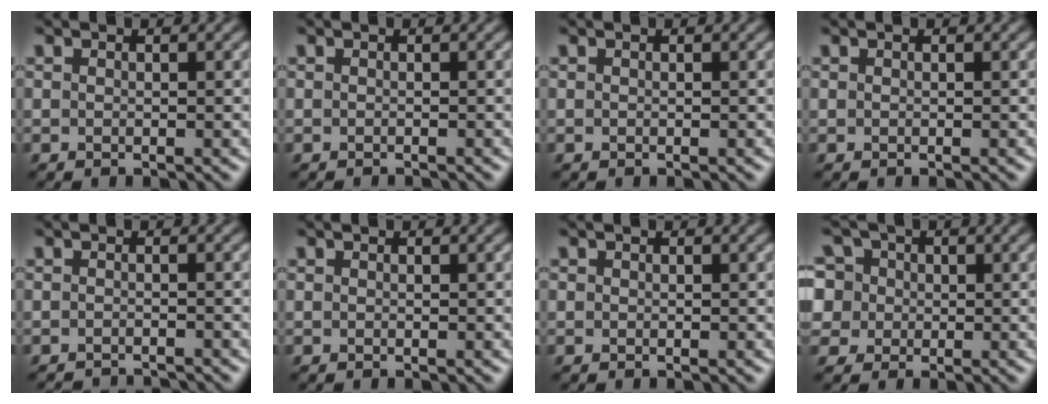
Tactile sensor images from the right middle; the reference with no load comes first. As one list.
[{"total": 0.8, "force": [-0.8, 0.1, 0.3], "torque": [0.003, -0.002, -0.013]}, {"total": 0.0}, {"total": 0.0}, {"total": 3.1, "force": [-3.0, 0.3, 0.7], "torque": [-0.008, -0.005, -0.044]}, {"total": 0.0}, {"total": 0.0}, {"total": 9.1, "force": [3.4, 7.3, 4.2], "torque": [-0.079, 0.038, 0.020]}]